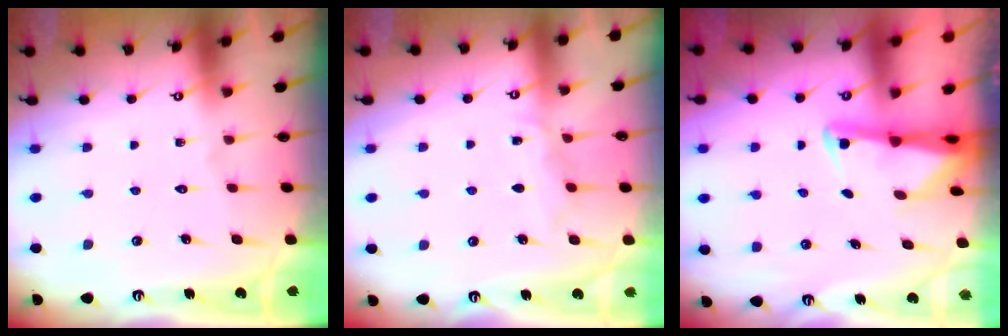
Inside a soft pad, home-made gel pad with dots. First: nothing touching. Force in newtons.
{"total": 5.2, "press": 5.2, "slide": 0.2}
{"total": 2.3, "press": 2.2, "slide": 0.5}